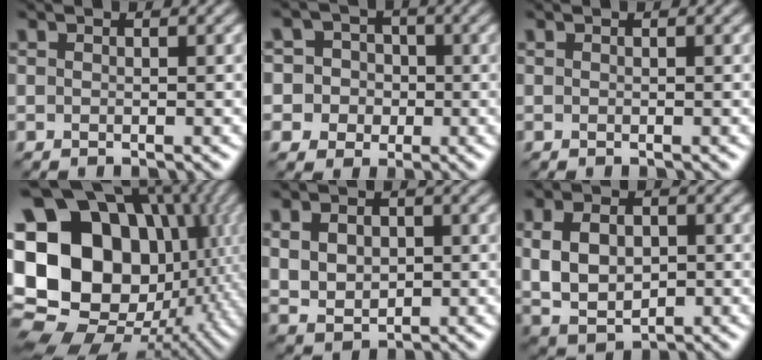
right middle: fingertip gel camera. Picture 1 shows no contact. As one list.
[{"total": 6.9, "force": [-0.1, 6.7, 1.5], "torque": [-0.026, 0.034, -0.021]}, {"total": 0.0}, {"total": 24.4, "force": [0.4, 20.6, 13.0], "torque": [-0.272, -0.006, -0.008]}, {"total": 4.5, "force": [0.5, 3.4, 2.8], "torque": [-0.058, -0.002, 0.016]}, {"total": 6.8, "force": [0.1, 4.9, 4.8], "torque": [-0.103, -0.004, 0.012]}]